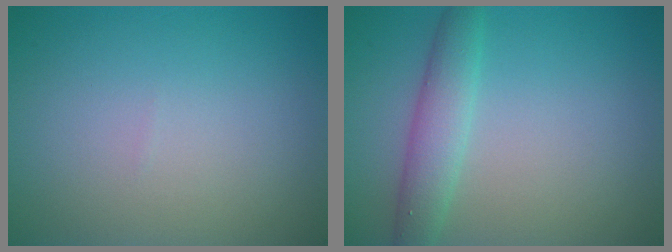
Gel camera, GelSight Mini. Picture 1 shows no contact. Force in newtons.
{"total": 3.1, "press": 3.1, "slide": 0.0}